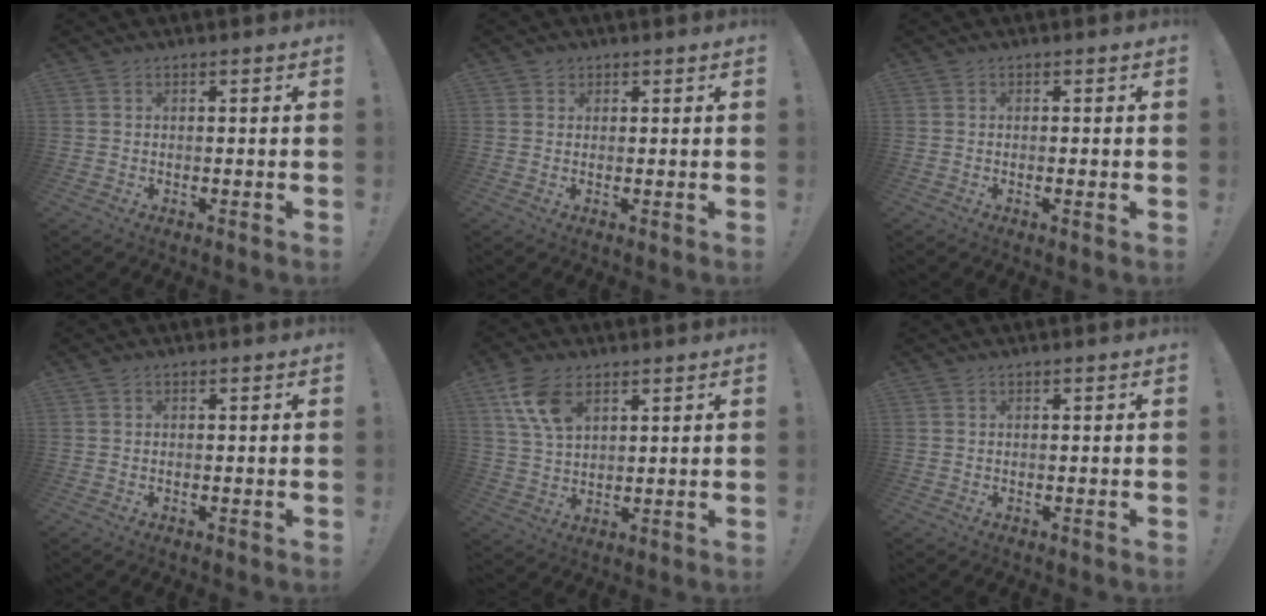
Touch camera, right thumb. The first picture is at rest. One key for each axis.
{"total": 1.7, "fx": 1.0, "fy": 1.4, "fz": 0.2, "tx": -0.001, "ty": -0.004, "tz": 0.017}
{"total": 1.0, "fx": -0.2, "fy": -0.1, "fz": 0.9, "tx": -0.019, "ty": 0.000, "tz": -0.003}
{"total": 0.5, "fx": -0.3, "fy": 0.2, "fz": 0.4, "tx": -0.010, "ty": 0.001, "tz": -0.005}
{"total": 10.5, "fx": 5.5, "fy": 6.1, "fz": 6.6, "tx": -0.129, "ty": -0.012, "tz": 0.108}
{"total": 0.0}